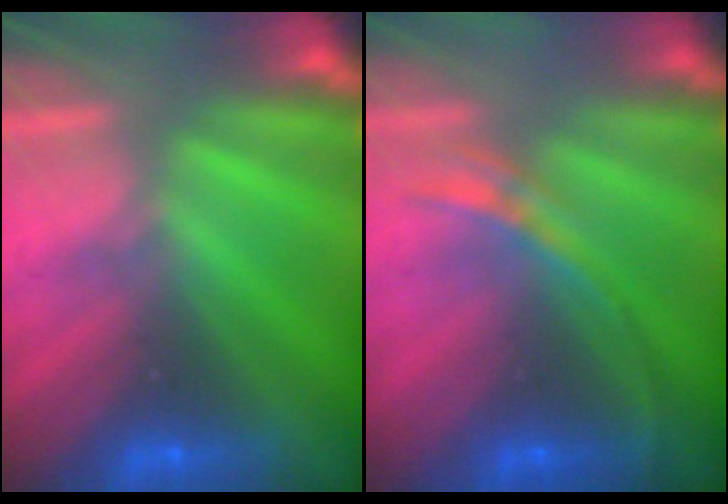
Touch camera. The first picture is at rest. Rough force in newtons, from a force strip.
{"total": 2.8}